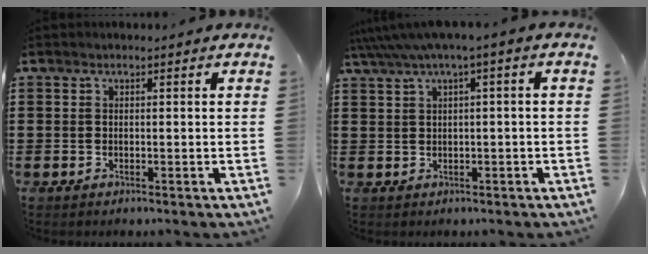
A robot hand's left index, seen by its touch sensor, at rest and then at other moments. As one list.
[{"total": 3.0, "force": [0.2, -0.1, 2.9], "torque": [-0.053, -0.006, 0.002]}]